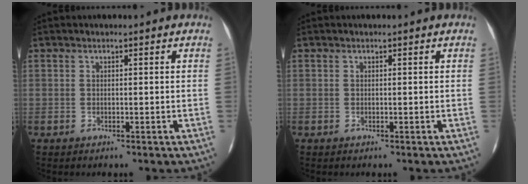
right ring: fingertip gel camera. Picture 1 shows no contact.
{"total": 0.0}